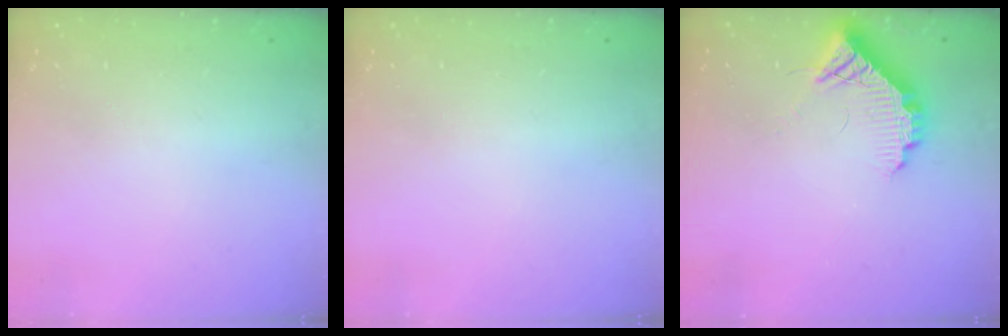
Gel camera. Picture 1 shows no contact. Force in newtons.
{"total": 0.0}
{"total": 10.4, "press": 10.4, "slide": 0.6}